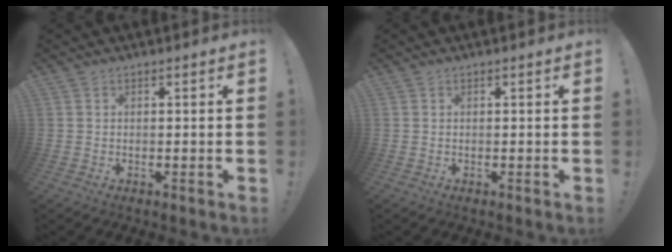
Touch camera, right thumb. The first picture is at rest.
{"total": 0.0}